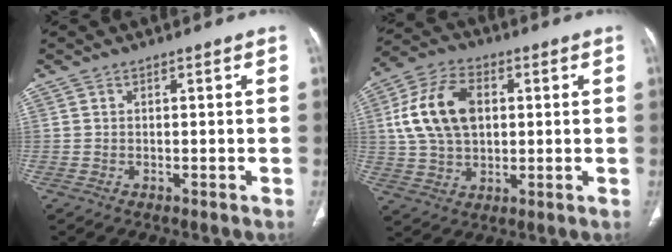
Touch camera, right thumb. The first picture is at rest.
{"total": 14.1, "force": [2.5, 9.2, 10.3], "torque": [-0.186, 0.010, 0.044]}